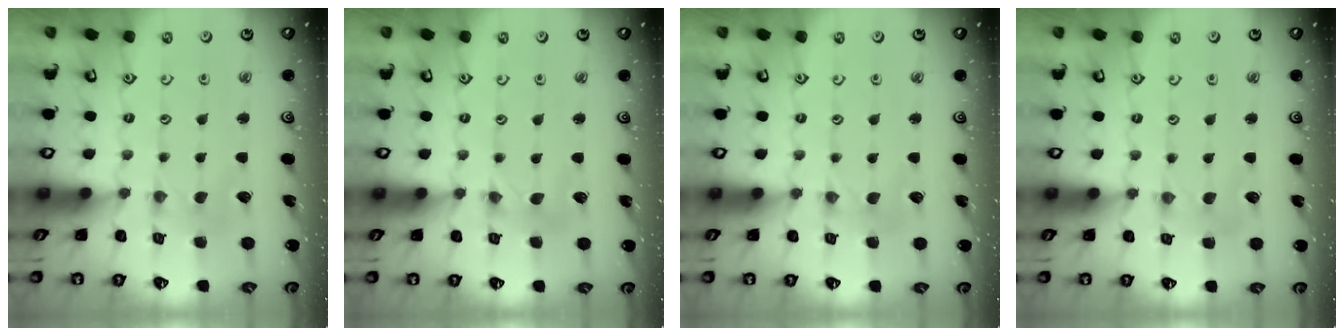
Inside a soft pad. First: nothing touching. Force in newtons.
{"total": 1.7, "press": 1.6, "slide": 0.3}
{"total": 1.4, "press": 1.3, "slide": 0.2}
{"total": 1.9, "press": 1.9, "slide": 0.3}